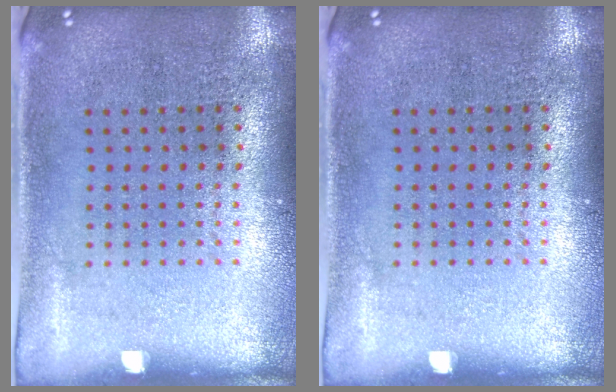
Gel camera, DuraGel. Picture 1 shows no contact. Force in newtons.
{"total": 0.0}